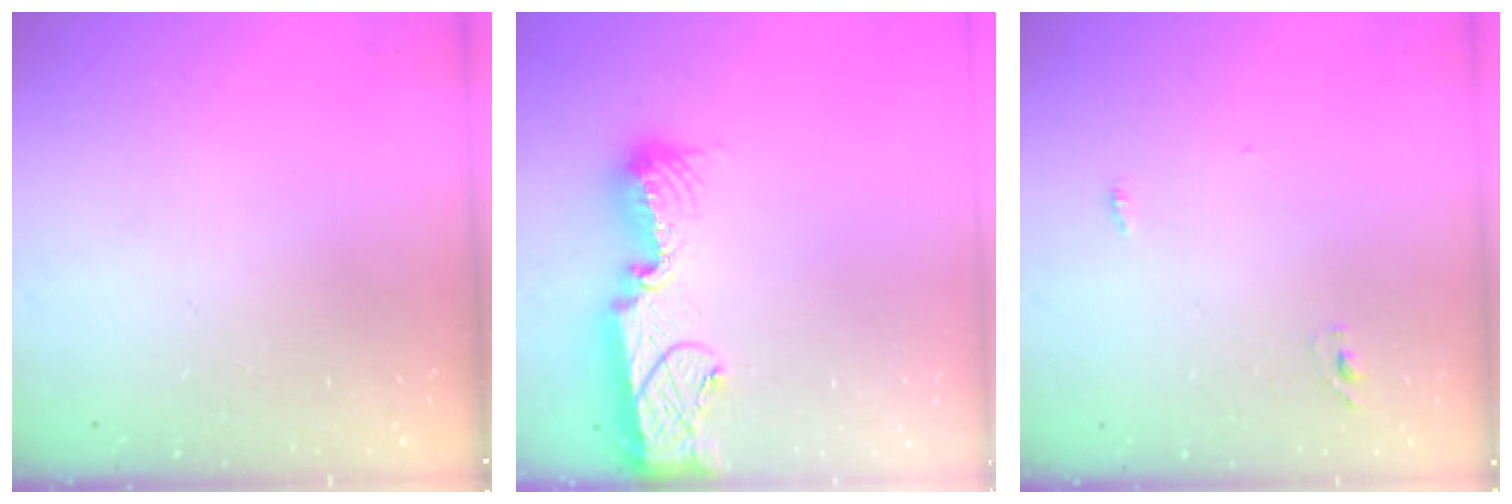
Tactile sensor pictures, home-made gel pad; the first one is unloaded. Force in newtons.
{"total": 13.4, "press": 13.2, "slide": 2.3}
{"total": 2.9, "press": 2.7, "slide": 1.0}